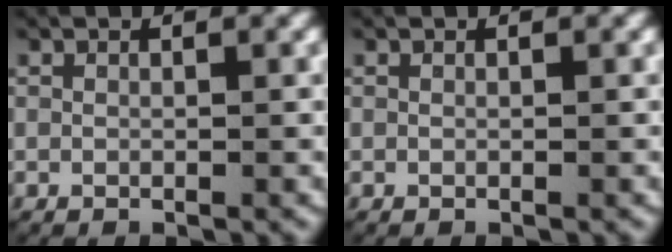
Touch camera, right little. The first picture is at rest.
{"total": 0.0}